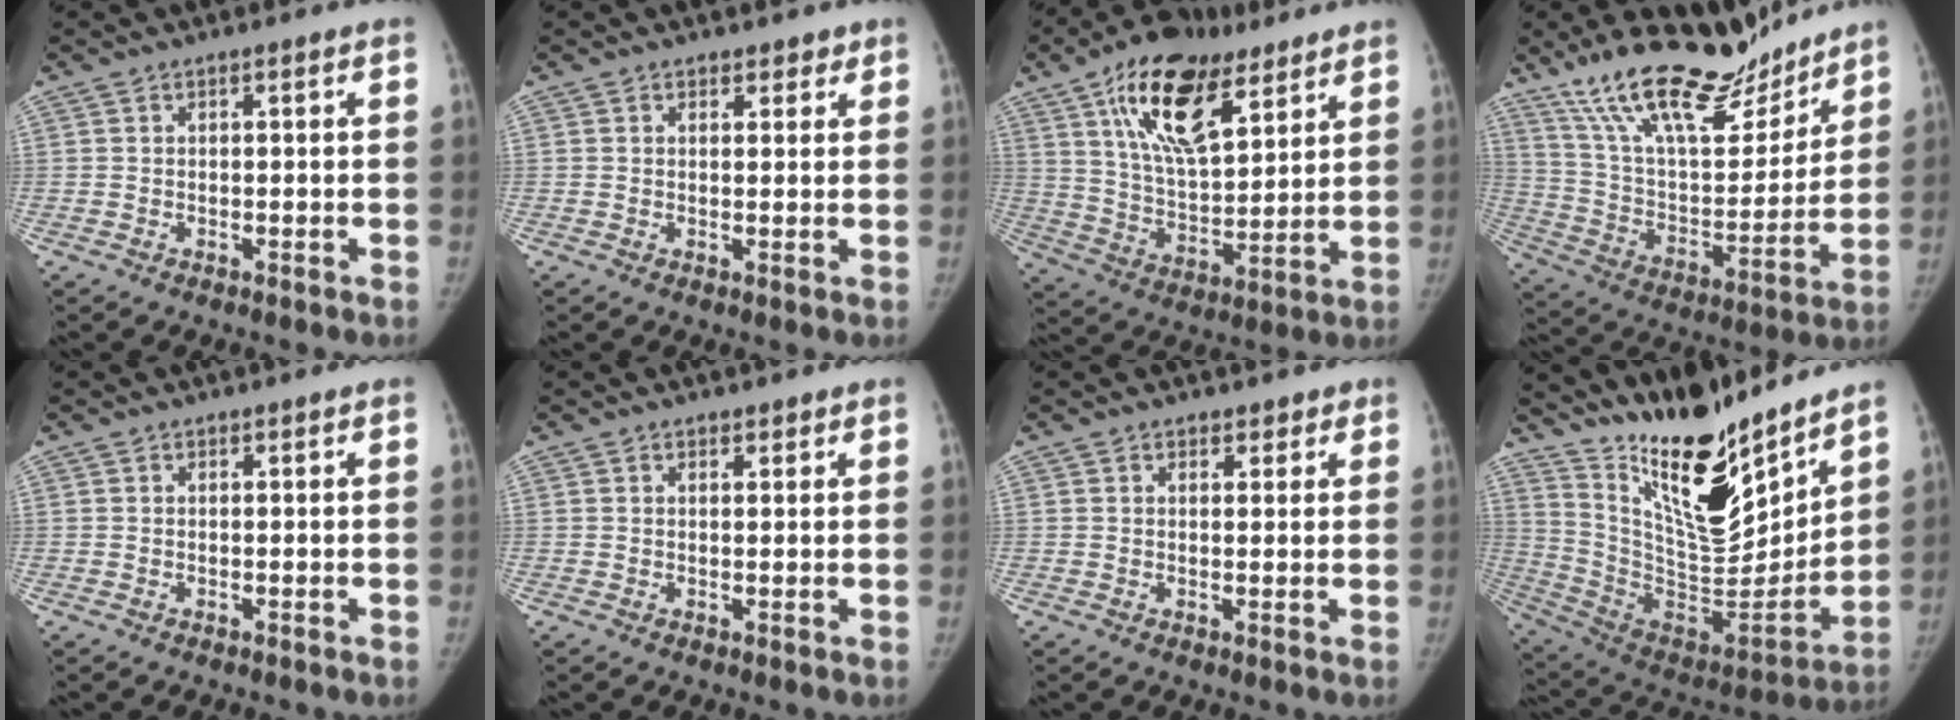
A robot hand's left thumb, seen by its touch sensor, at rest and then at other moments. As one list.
[{"total": 2.3, "force": [1.7, 1.4, 0.6], "torque": [0.016, -0.011, 0.017]}, {"total": 20.4, "force": [10.9, 9.4, 14.5], "torque": [-0.221, -0.038, 0.189]}, {"total": 23.6, "force": [18.5, 8.2, 12.1], "torque": [-0.164, -0.091, 0.316]}, {"total": 0.0}, {"total": 1.2, "force": [1.0, 0.7, 0.2], "torque": [0.007, -0.008, 0.009]}, {"total": 2.2, "force": [1.6, 1.4, 0.5], "torque": [0.019, -0.011, 0.015]}, {"total": 22.4, "force": [18.0, 6.2, 11.9], "torque": [-0.149, -0.123, 0.314]}]